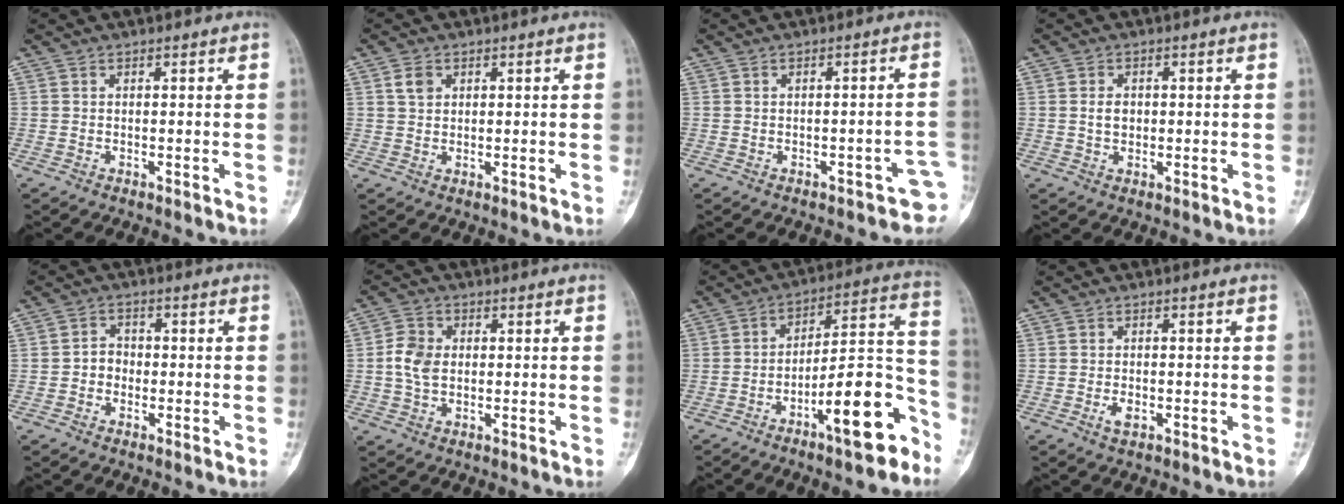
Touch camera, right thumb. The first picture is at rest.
{"total": 2.6, "force": [1.1, 1.9, 1.3], "torque": [-0.018, 0.000, 0.023]}
{"total": 3.9, "force": [-2.2, 1.9, 2.6], "torque": [-0.011, 0.027, -0.024]}
{"total": 2.7, "force": [0.2, 1.9, 1.8], "torque": [-0.025, 0.003, 0.004]}
{"total": 3.1, "force": [-0.8, 2.6, 1.4], "torque": [-0.005, 0.013, -0.022]}
{"total": 5.3, "force": [0.1, 3.9, 3.6], "torque": [-0.068, 0.008, -0.002]}
{"total": 16.9, "force": [-9.3, 4.7, 13.4], "torque": [-0.178, 0.084, -0.143]}
{"total": 2.1, "force": [-0.9, 1.2, 1.5], "torque": [-0.028, 0.002, -0.015]}